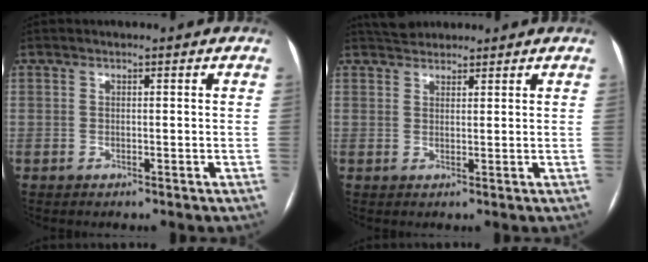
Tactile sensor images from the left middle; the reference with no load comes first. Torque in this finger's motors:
{"motor_torque": [0.15, -0.17, -0.07, -0.01]}